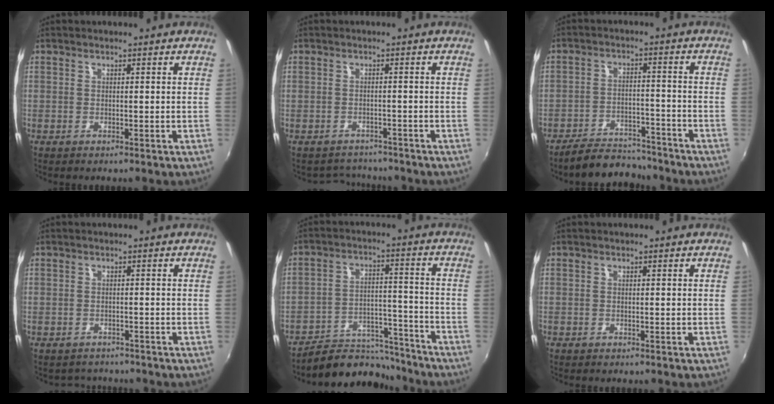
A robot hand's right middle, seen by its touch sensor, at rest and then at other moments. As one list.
[{"total": 3.8, "force": [-3.4, 1.8, -0.4], "torque": [-0.003, 0.013, -0.054]}, {"total": 9.8, "force": [-9.1, 2.6, 2.6], "torque": [-0.072, 0.008, -0.133]}, {"total": 2.6, "force": [-2.1, 1.6, -0.3], "torque": [-0.002, 0.006, -0.031]}, {"total": 13.7, "force": [-12.7, 4.2, 2.8], "torque": [-0.061, 0.028, -0.187]}, {"total": 0.0}]